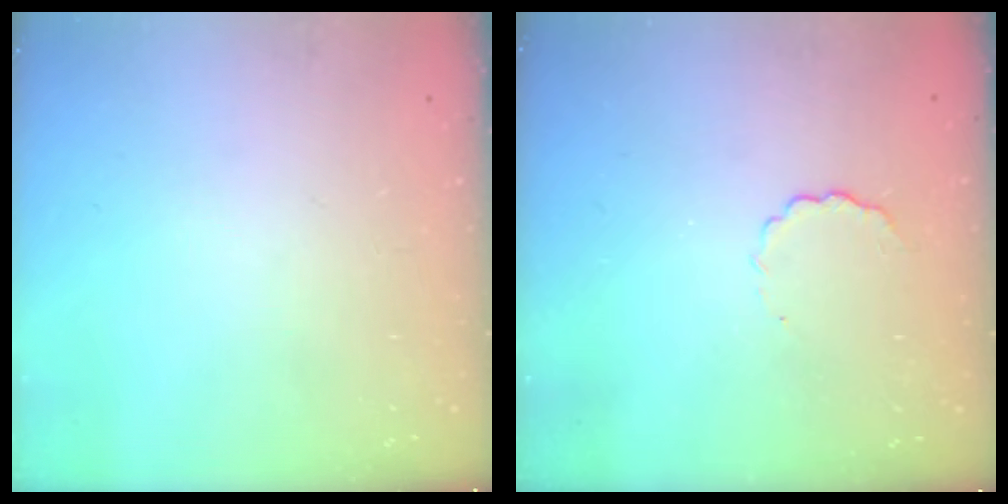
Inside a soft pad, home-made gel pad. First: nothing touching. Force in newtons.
{"total": 4.2, "press": 4.1, "slide": 0.9}